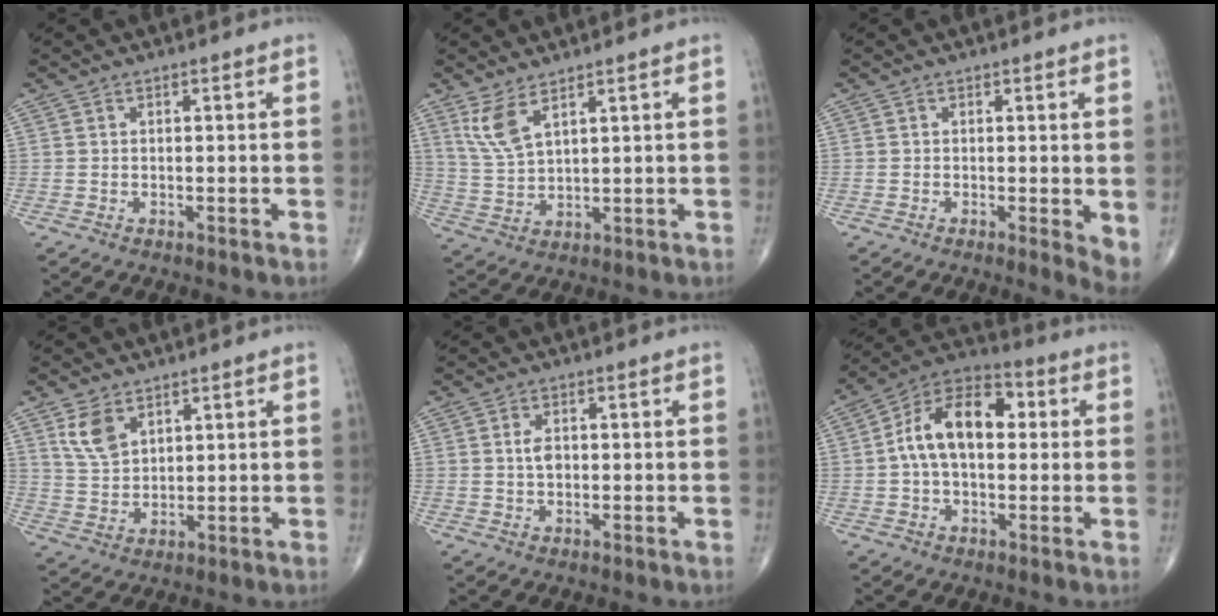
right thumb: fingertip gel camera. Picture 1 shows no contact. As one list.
[{"total": 6.4, "force": [3.9, 2.1, 4.6], "torque": [-0.099, -0.021, 0.089]}, {"total": 3.4, "force": [0.0, 1.0, 3.3], "torque": [-0.046, -0.011, -0.006]}, {"total": 6.4, "force": [3.5, 3.9, 3.8], "torque": [-0.062, -0.014, 0.076]}, {"total": 2.8, "force": [0.2, 1.7, 2.2], "torque": [-0.037, 0.001, 0.004]}, {"total": 14.4, "force": [1.5, 8.7, 11.4], "torque": [-0.181, 0.035, 0.012]}]